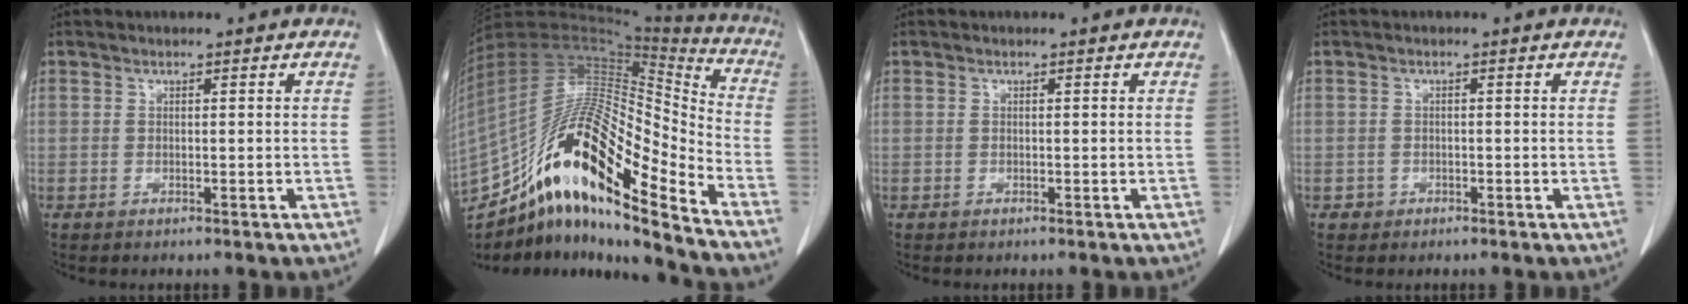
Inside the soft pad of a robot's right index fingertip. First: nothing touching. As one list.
[{"total": 26.4, "force": [-15.7, 5.2, 20.6], "torque": [-0.400, 0.002, -0.281]}, {"total": 0.0}, {"total": 1.0, "force": [-0.5, 0.9, 0.0], "torque": [-0.005, 0.003, -0.008]}]